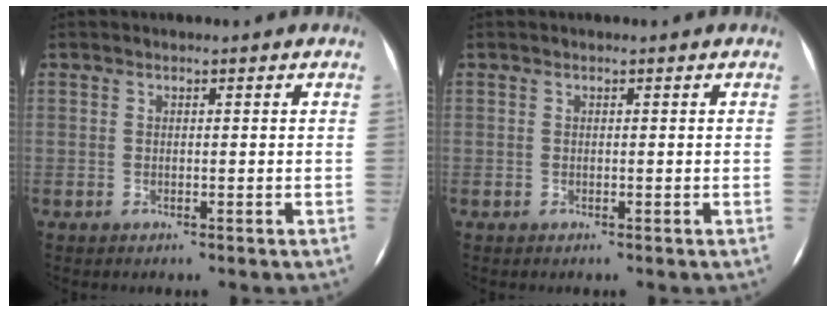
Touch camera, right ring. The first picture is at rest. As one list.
[{"total": 0.0}]